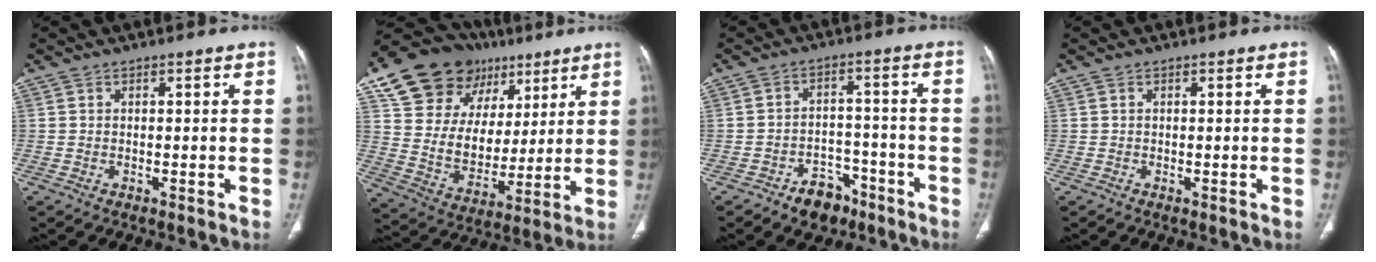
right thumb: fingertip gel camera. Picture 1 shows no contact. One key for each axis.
{"total": 23.0, "fx": 11.6, "fy": 16.6, "fz": 11.0, "tx": -0.143, "ty": 0.000, "tz": 0.208}
{"total": 7.5, "fx": -5.0, "fy": 4.8, "fz": 2.7, "tx": -0.009, "ty": 0.044, "tz": -0.074}
{"total": 0.0}